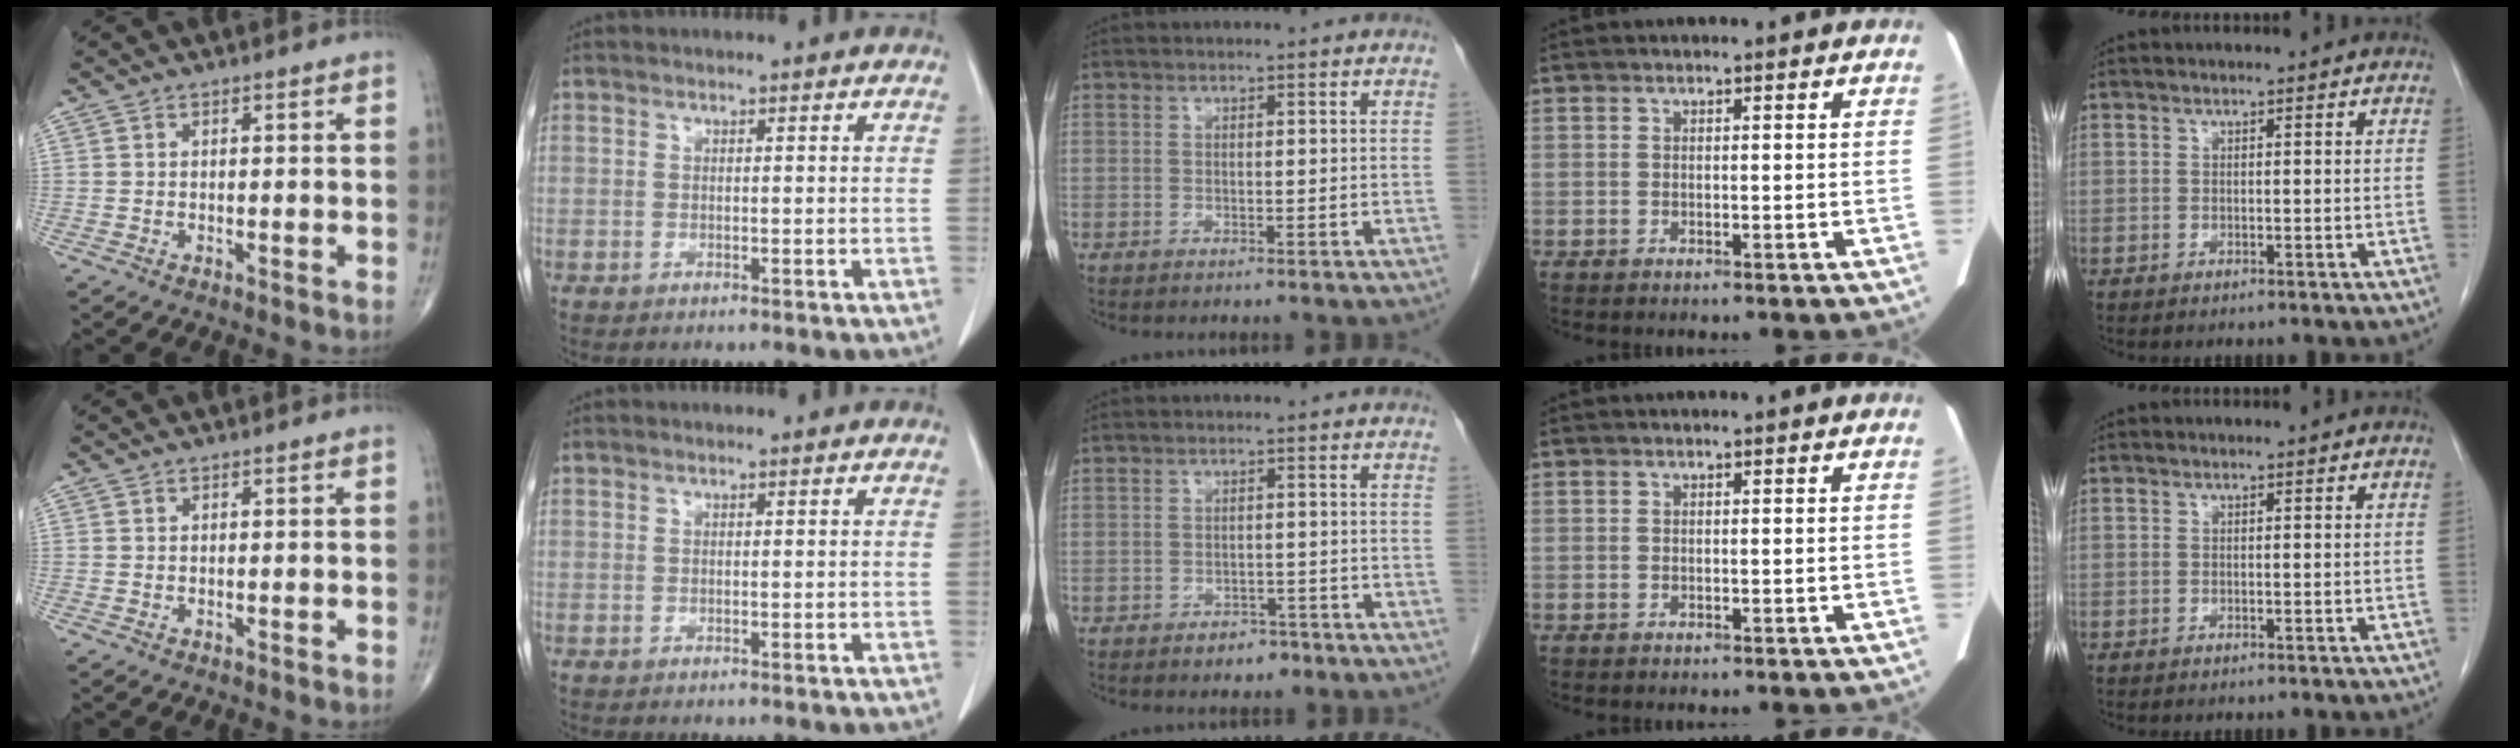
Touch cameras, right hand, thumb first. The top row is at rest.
{"middle": {"total": 2.5, "force": [-1.8, 1.5, 1.0], "torque": [-0.013, 0.004, -0.020]}}